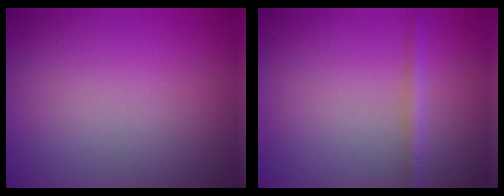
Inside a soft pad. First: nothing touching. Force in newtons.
{"total": 1.6, "press": 1.6, "slide": 0.1}